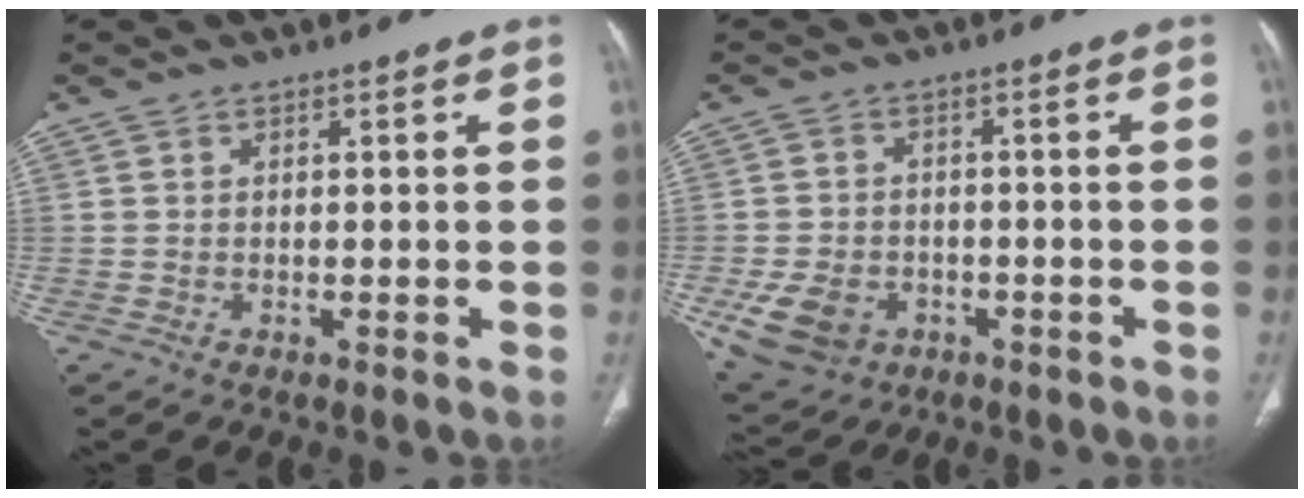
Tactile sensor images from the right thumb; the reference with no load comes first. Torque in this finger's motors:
{"motor_torque": [2.34, 2.11, 0.34, -0.75, 0.06]}